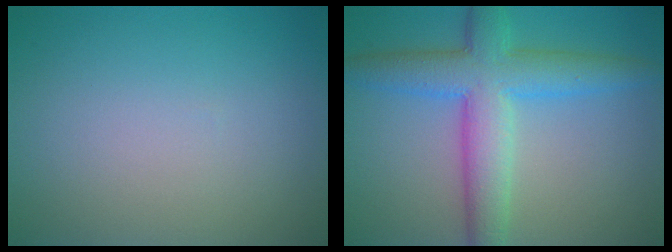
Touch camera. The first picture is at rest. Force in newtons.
{"total": 7.1, "press": 7.1, "slide": 0.1}